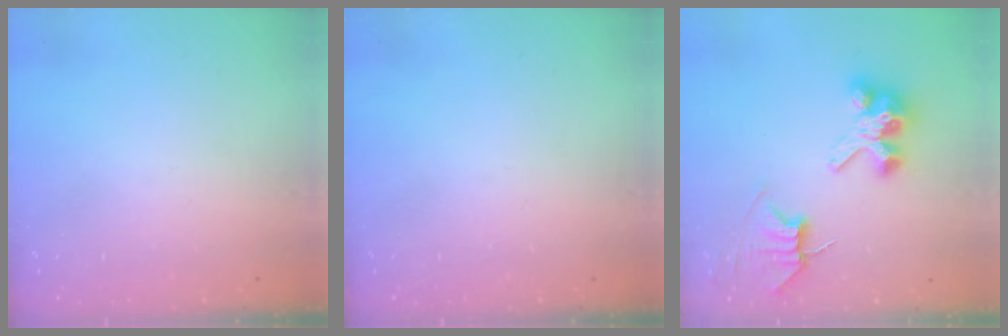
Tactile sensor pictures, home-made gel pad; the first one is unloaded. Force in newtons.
{"total": 0.0}
{"total": 7.8, "press": 7.7, "slide": 0.6}